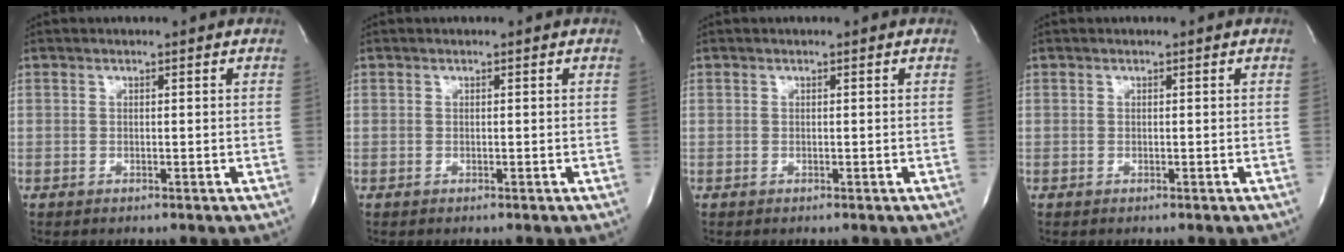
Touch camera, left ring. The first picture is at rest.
{"total": 0.0}
{"total": 0.0}
{"total": 0.0}